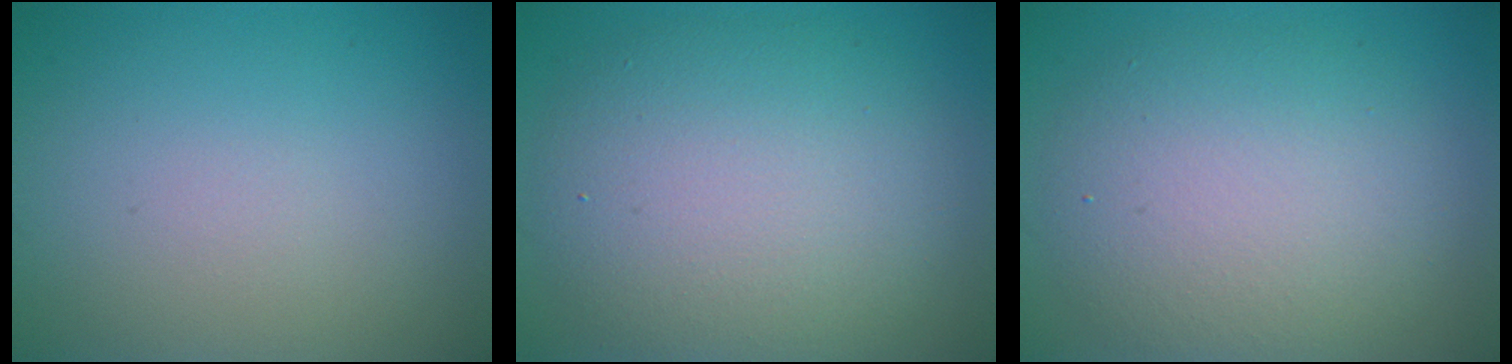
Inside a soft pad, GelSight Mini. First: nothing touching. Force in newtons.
{"total": 8.6, "press": 8.6, "slide": 0.6}
{"total": 7.0, "press": 7.0, "slide": 0.4}